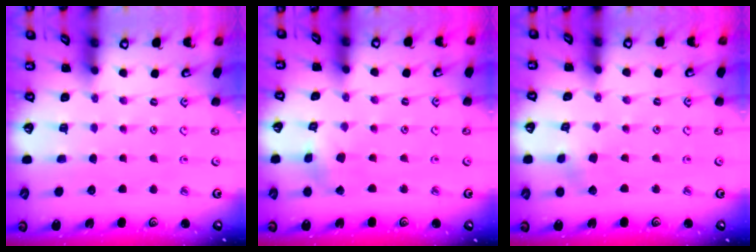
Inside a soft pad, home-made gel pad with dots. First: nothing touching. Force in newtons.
{"total": 1.5, "press": 1.5, "slide": 0.2}
{"total": 2.7, "press": 2.6, "slide": 0.5}